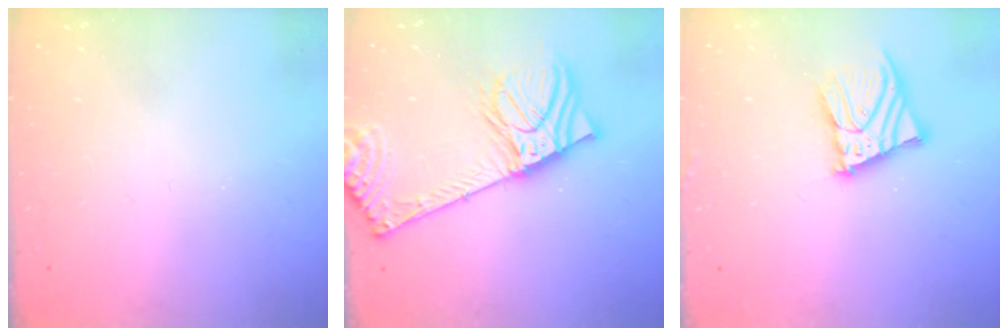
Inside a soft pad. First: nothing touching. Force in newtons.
{"total": 17.0, "press": 16.6, "slide": 3.5}
{"total": 9.6, "press": 9.5, "slide": 0.9}